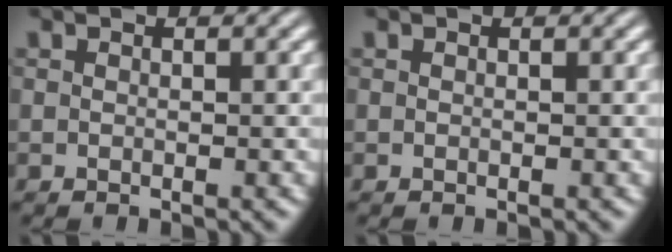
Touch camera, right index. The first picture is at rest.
{"total": 0.0}